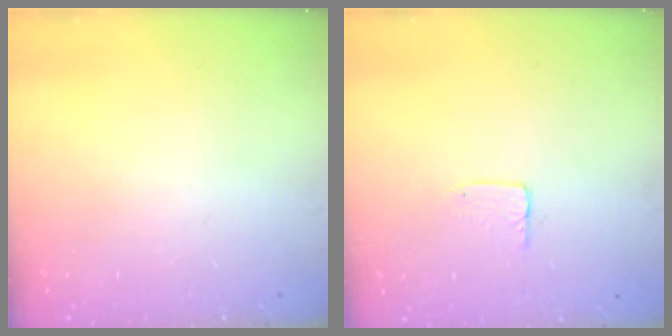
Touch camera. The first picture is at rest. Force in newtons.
{"total": 3.8, "press": 3.8, "slide": 0.3}